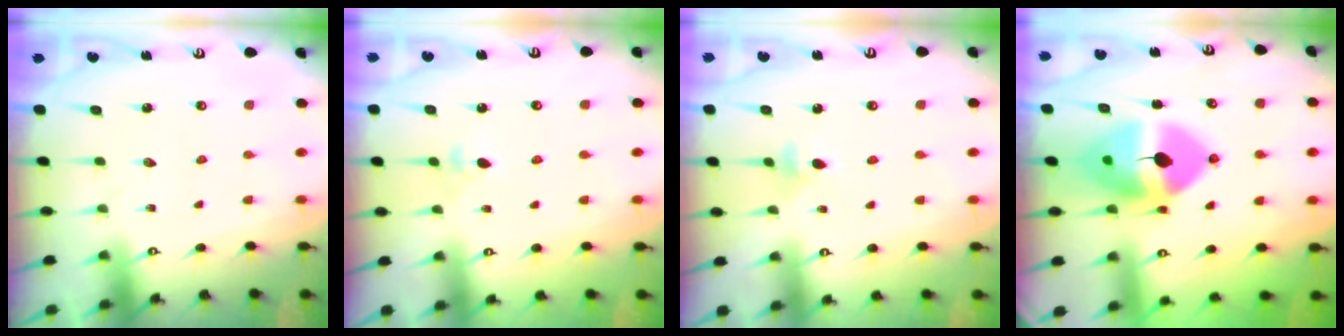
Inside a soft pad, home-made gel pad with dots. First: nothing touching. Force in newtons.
{"total": 2.8, "press": 2.7, "slide": 0.8}
{"total": 3.6, "press": 3.6, "slide": 0.7}
{"total": 13.2, "press": 13.0, "slide": 2.1}